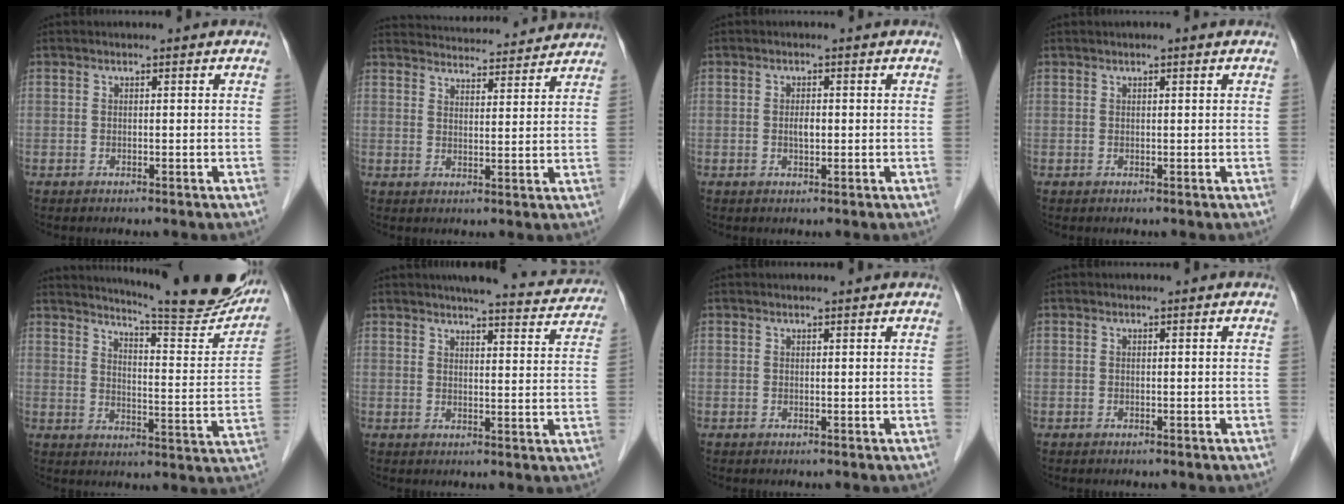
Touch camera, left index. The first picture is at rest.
{"total": 16.7, "force": [16.1, 2.3, 3.8], "torque": [-0.056, 0.028, 0.216]}
{"total": 1.5, "force": [-0.2, 0.6, 1.3], "torque": [-0.023, -0.002, -0.001]}
{"total": 0.9, "force": [0.6, 0.1, 0.7], "torque": [-0.013, 0.009, 0.011]}
{"total": 21.5, "force": [19.6, 1.4, 8.9], "torque": [-0.124, -0.073, 0.243]}
{"total": 14.0, "force": [13.0, 2.2, 4.8], "torque": [-0.044, -0.018, 0.137]}
{"total": 1.0, "force": [0.9, 0.0, 0.3], "torque": [-0.005, 0.007, 0.016]}
{"total": 0.0}